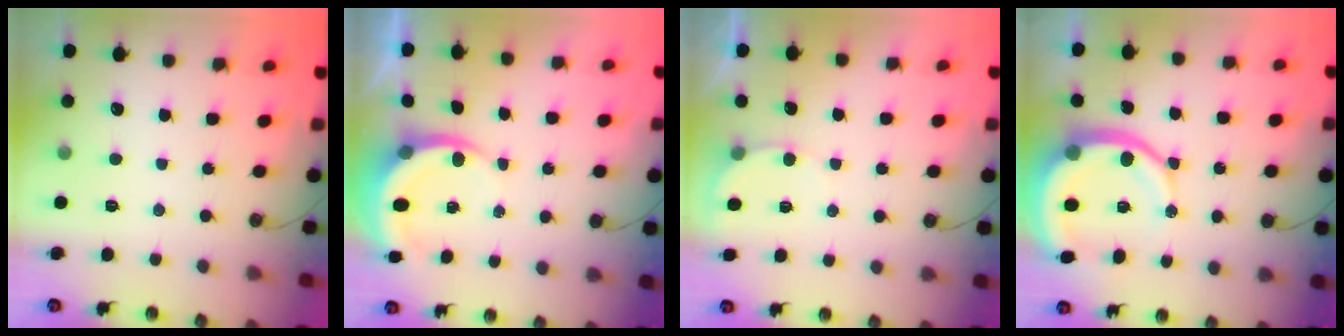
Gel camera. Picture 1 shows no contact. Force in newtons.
{"total": 4.5, "press": 4.5, "slide": 0.3}
{"total": 3.5, "press": 3.5, "slide": 0.3}
{"total": 11.0, "press": 11.0, "slide": 1.0}